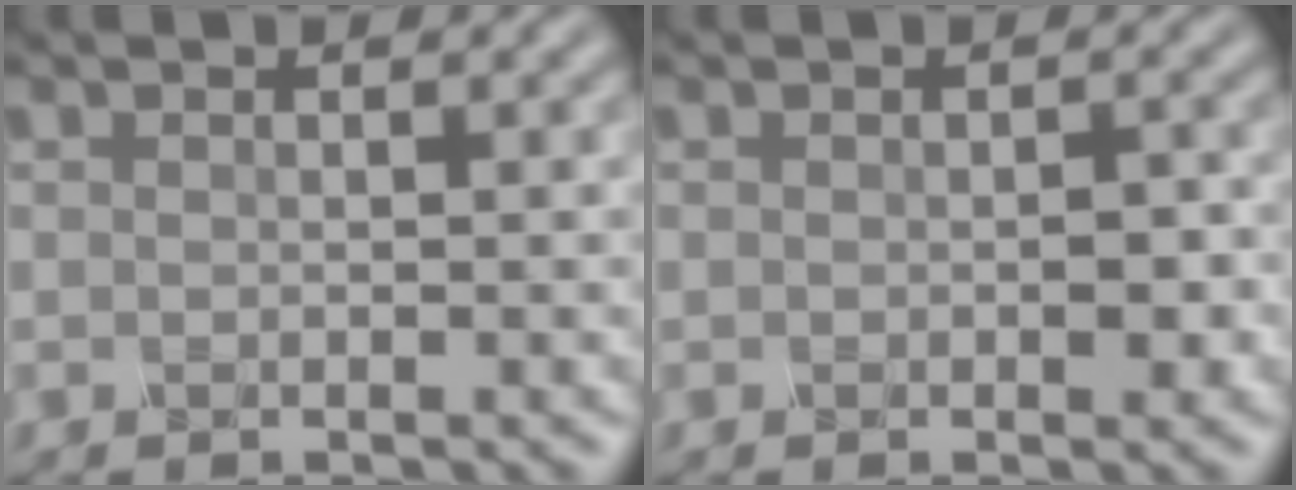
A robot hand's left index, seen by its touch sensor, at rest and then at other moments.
{"total": 1.3, "force": [-0.2, 0.6, 1.1], "torque": [-0.014, 0.004, -0.001]}